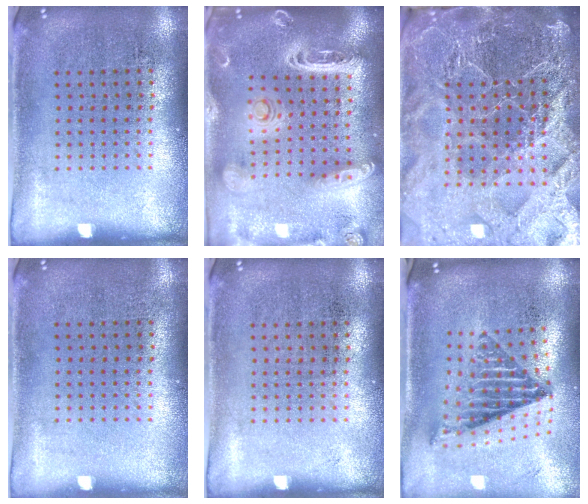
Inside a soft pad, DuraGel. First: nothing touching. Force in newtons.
{"total": 3.0, "press": 2.5, "slide": 1.5}
{"total": 6.3, "press": 5.5, "slide": 3.2}
{"total": 0.0}
{"total": 0.0}
{"total": 1.6, "press": 1.3, "slide": 1.0}